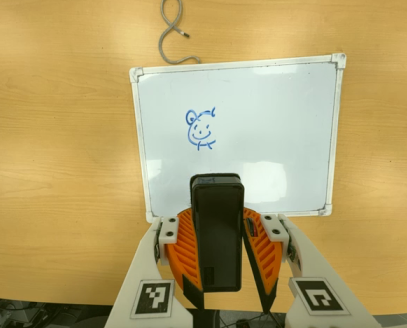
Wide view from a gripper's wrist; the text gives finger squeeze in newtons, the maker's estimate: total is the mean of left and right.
{"total": 11.4, "left": 9.9, "right": 12.9}